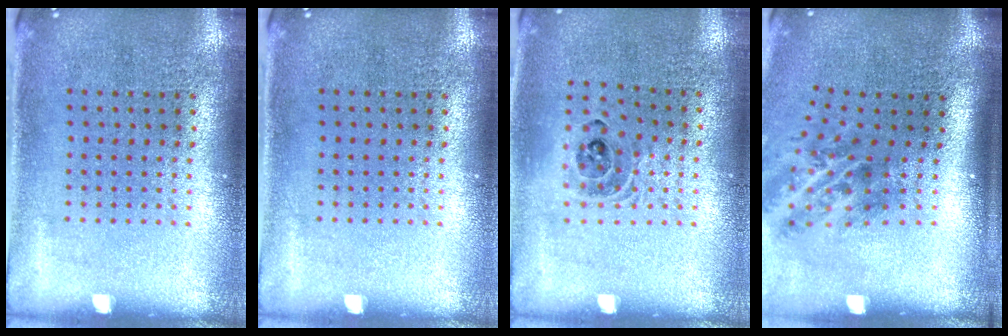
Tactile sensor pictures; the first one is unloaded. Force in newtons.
{"total": 0.0}
{"total": 1.1, "press": 1.0, "slide": 0.4}
{"total": 2.1, "press": 1.3, "slide": 1.7}